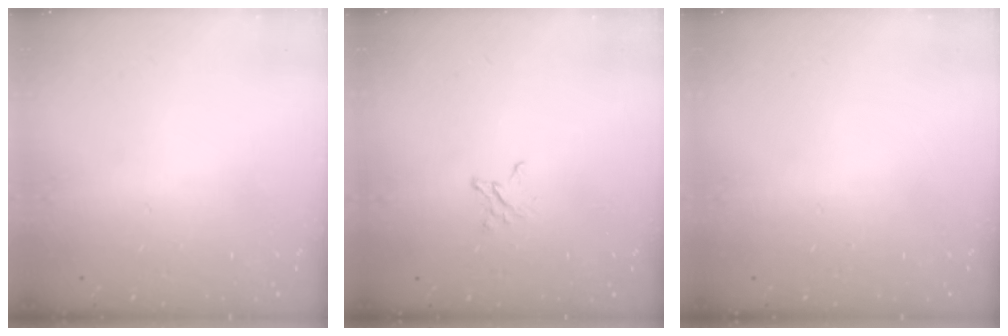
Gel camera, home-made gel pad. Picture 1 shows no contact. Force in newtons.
{"total": 2.0, "press": 2.0, "slide": 0.2}
{"total": 0.0}